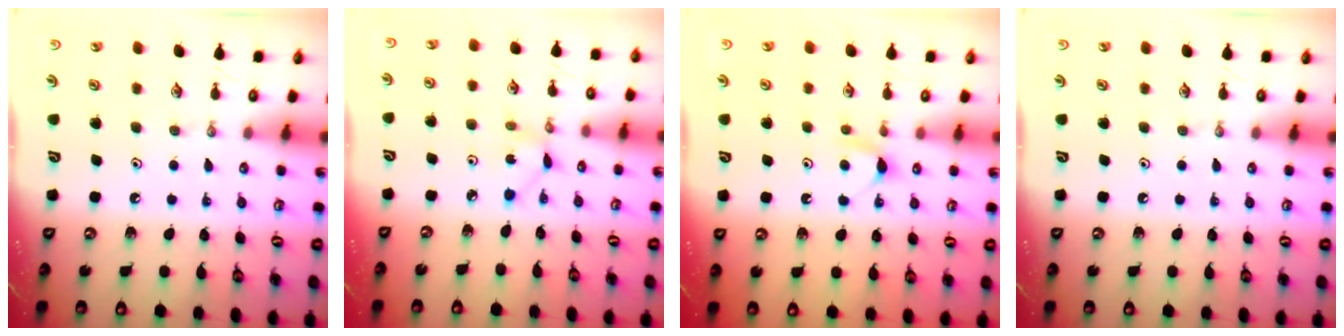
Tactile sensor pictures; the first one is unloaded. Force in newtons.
{"total": 2.0, "press": 1.9, "slide": 0.2}
{"total": 4.5, "press": 4.5, "slide": 0.5}
{"total": 0.0}